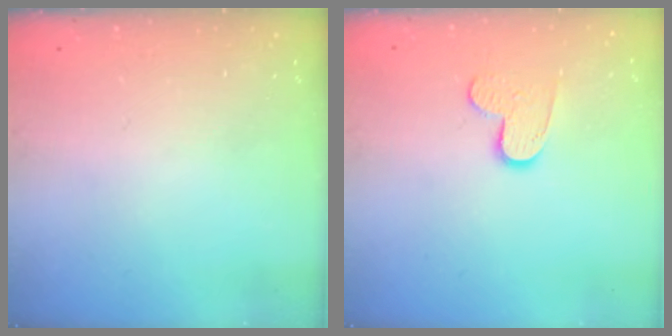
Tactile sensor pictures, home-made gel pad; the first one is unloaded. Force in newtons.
{"total": 8.0, "press": 8.0, "slide": 0.6}